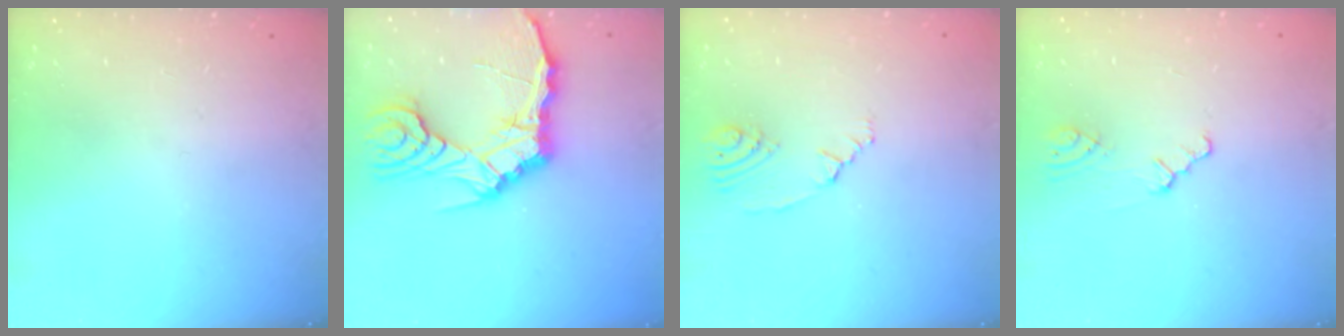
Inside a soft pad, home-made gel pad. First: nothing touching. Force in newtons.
{"total": 16.7, "press": 16.5, "slide": 2.3}
{"total": 2.9, "press": 2.1, "slide": 2.0}
{"total": 1.0, "press": 1.0, "slide": 0.2}